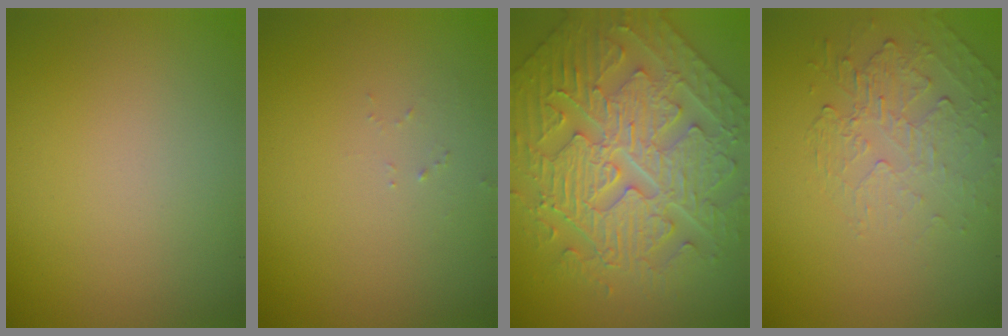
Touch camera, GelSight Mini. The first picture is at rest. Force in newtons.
{"total": 0.7, "press": 0.7, "slide": 0.1}
{"total": 7.2, "press": 6.2, "slide": 3.7}
{"total": 2.2, "press": 1.1, "slide": 1.9}